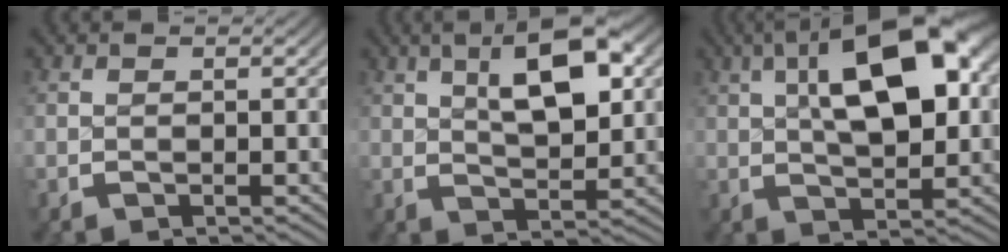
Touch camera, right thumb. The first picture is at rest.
{"total": 7.5, "force": [2.6, 3.3, 6.2], "torque": [-0.090, 0.008, 0.041]}
{"total": 11.9, "force": [3.2, 5.6, 10.0], "torque": [-0.147, 0.012, 0.048]}